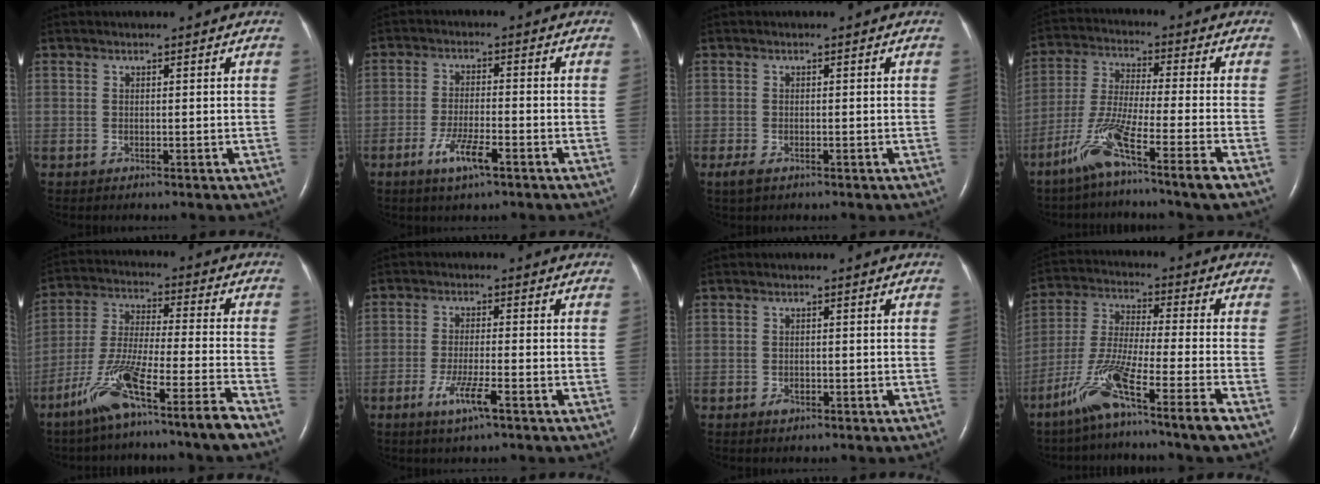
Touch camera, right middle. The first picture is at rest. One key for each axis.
{"total": 5.5, "fx": -3.1, "fy": 0.9, "fz": 4.5, "tx": -0.093, "ty": -0.006, "tz": -0.056}
{"total": 1.9, "fx": -1.0, "fy": 0.8, "fz": 1.3, "tx": -0.034, "ty": -0.005, "tz": -0.017}
{"total": 11.1, "fx": -6.9, "fy": -1.4, "fz": 8.6, "tx": -0.174, "ty": -0.027, "tz": -0.135}
{"total": 13.6, "fx": -9.4, "fy": -1.2, "fz": 9.7, "tx": -0.192, "ty": -0.025, "tz": -0.173}
{"total": 5.1, "fx": -2.7, "fy": 0.2, "fz": 4.3, "tx": -0.088, "ty": -0.010, "tz": -0.051}
{"total": 1.1, "fx": -0.6, "fy": 0.6, "fz": 0.7, "tx": -0.013, "ty": 0.001, "tz": -0.007}
{"total": 12.2, "fx": -7.8, "fy": -1.5, "fz": 9.2, "tx": -0.190, "ty": -0.031, "tz": -0.149}